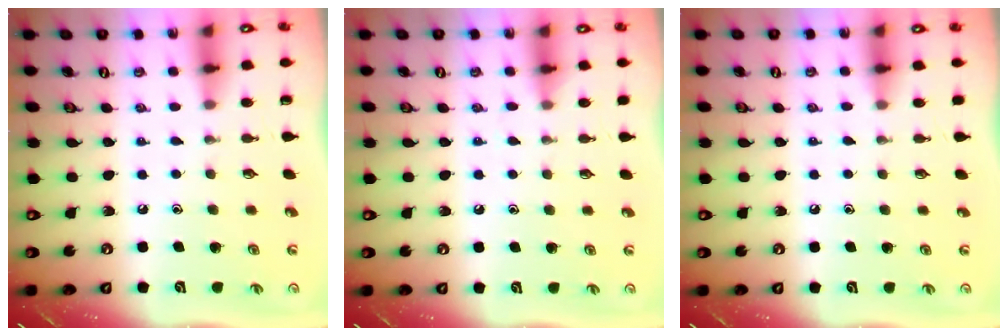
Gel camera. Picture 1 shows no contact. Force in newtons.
{"total": 4.7, "press": 4.7, "slide": 0.7}
{"total": 3.4, "press": 3.4, "slide": 0.5}